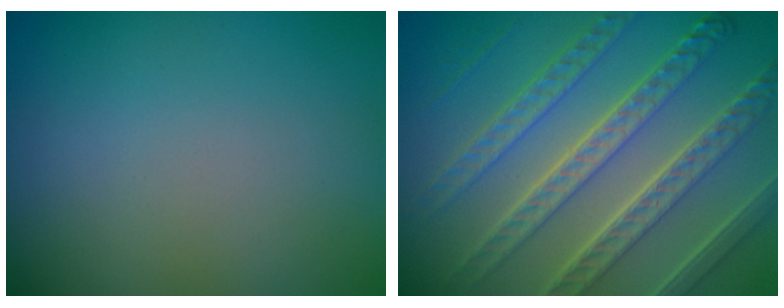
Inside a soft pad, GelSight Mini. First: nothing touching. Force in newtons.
{"total": 8.3, "press": 6.1, "slide": 5.5}